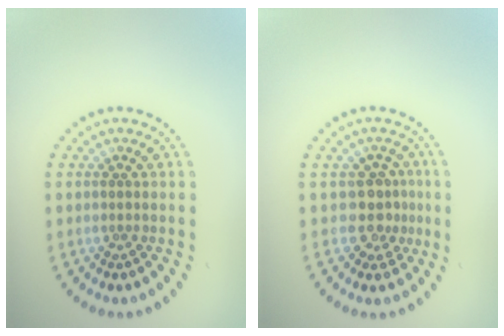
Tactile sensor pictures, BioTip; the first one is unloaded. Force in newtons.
{"total": 2.6, "press": 2.1, "slide": 1.7}